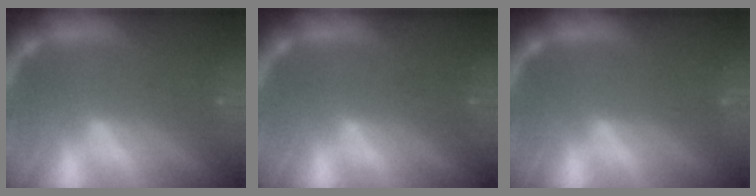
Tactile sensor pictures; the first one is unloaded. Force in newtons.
{"total": 1.4}
{"total": 0.0}